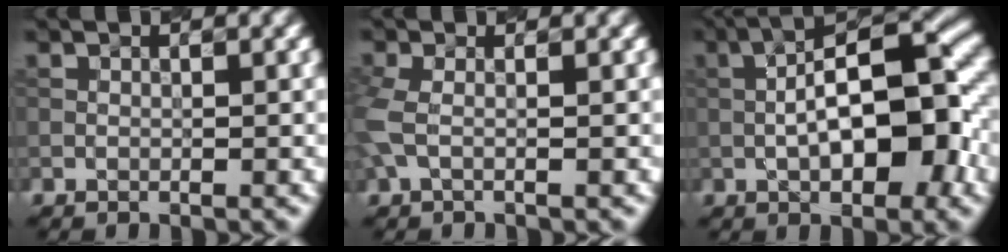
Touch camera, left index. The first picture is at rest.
{"total": 2.4, "force": [-0.1, 1.1, 2.1], "torque": [-0.064, -0.001, -0.009]}
{"total": 11.0, "force": [-0.7, 3.9, 10.3], "torque": [-0.153, 0.021, -0.018]}